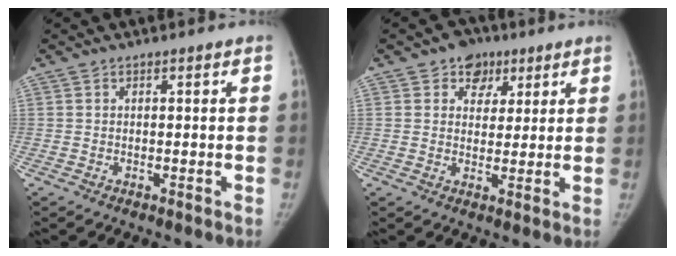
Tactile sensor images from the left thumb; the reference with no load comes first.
{"total": 6.1, "force": [3.2, 4.9, 1.9], "torque": [0.007, -0.006, 0.043]}